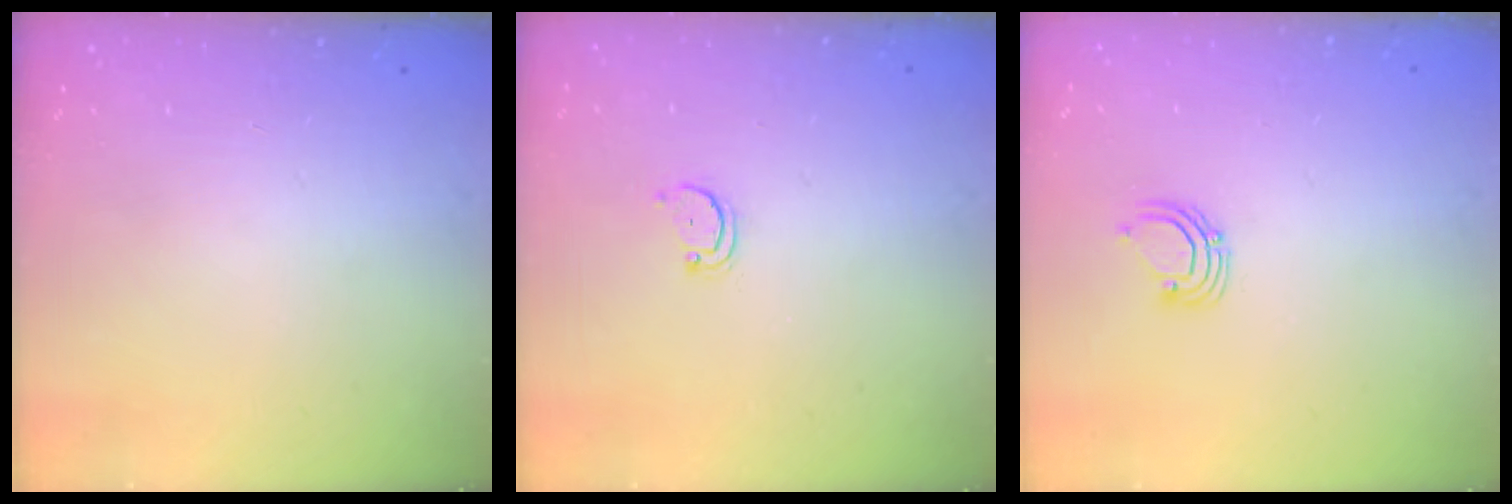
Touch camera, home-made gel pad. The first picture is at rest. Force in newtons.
{"total": 2.5, "press": 2.4, "slide": 0.5}
{"total": 3.5, "press": 3.5, "slide": 0.2}